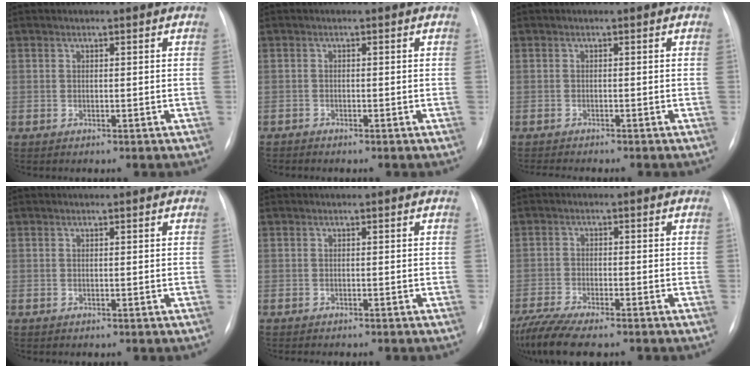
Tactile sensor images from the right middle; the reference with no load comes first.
{"total": 0.7, "force": [-0.7, 0.0, -0.1], "torque": [-0.005, -0.003, -0.015]}
{"total": 4.9, "force": [-4.4, 0.5, 2.2], "torque": [-0.026, -0.006, -0.060]}
{"total": 0.0}
{"total": 2.9, "force": [-2.5, 0.7, 1.4], "torque": [-0.021, -0.007, -0.024]}
{"total": 8.8, "force": [-7.3, 1.1, 4.8], "torque": [-0.089, -0.017, -0.123]}